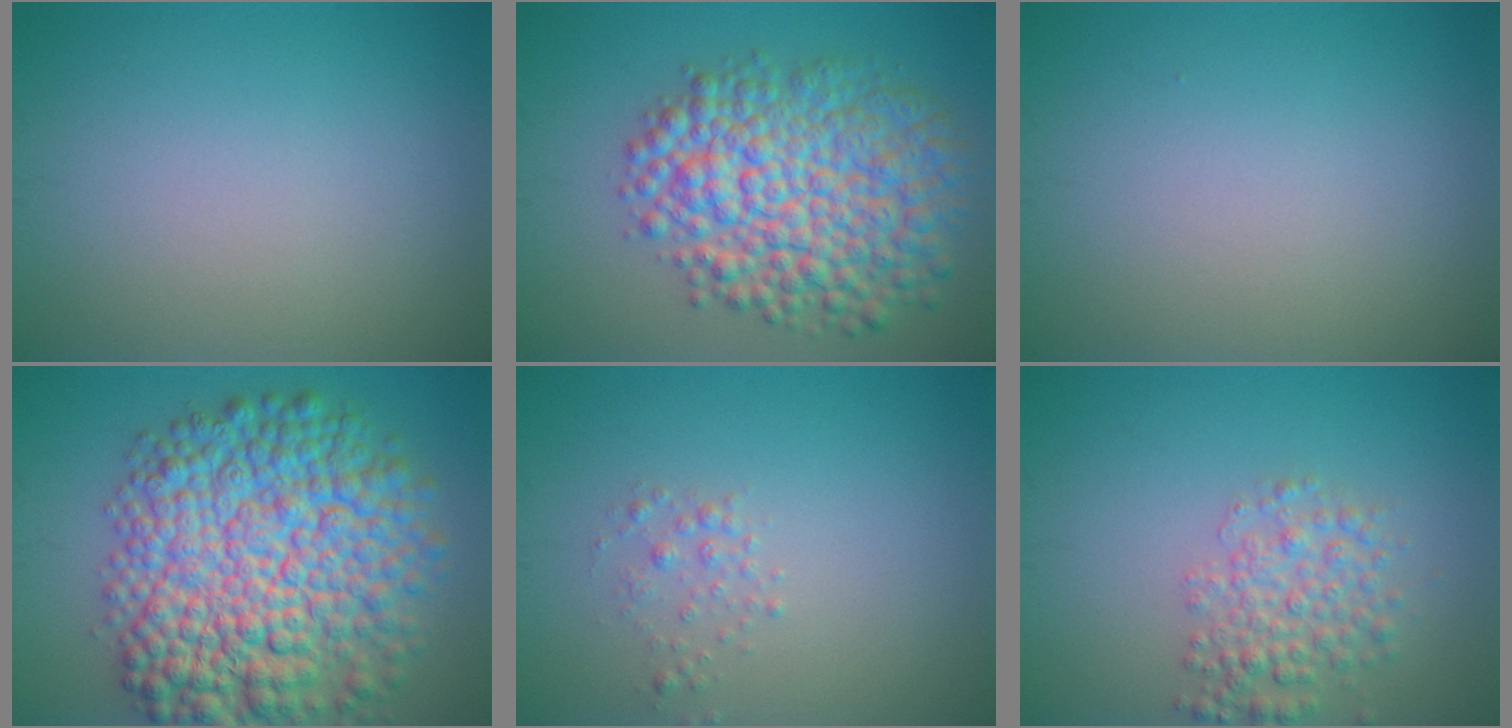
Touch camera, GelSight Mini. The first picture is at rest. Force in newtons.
{"total": 9.7, "press": 9.7, "slide": 0.2}
{"total": 0.0}
{"total": 13.7, "press": 13.7, "slide": 0.3}
{"total": 1.1, "press": 1.1, "slide": 0.1}
{"total": 3.5, "press": 3.5, "slide": 0.1}